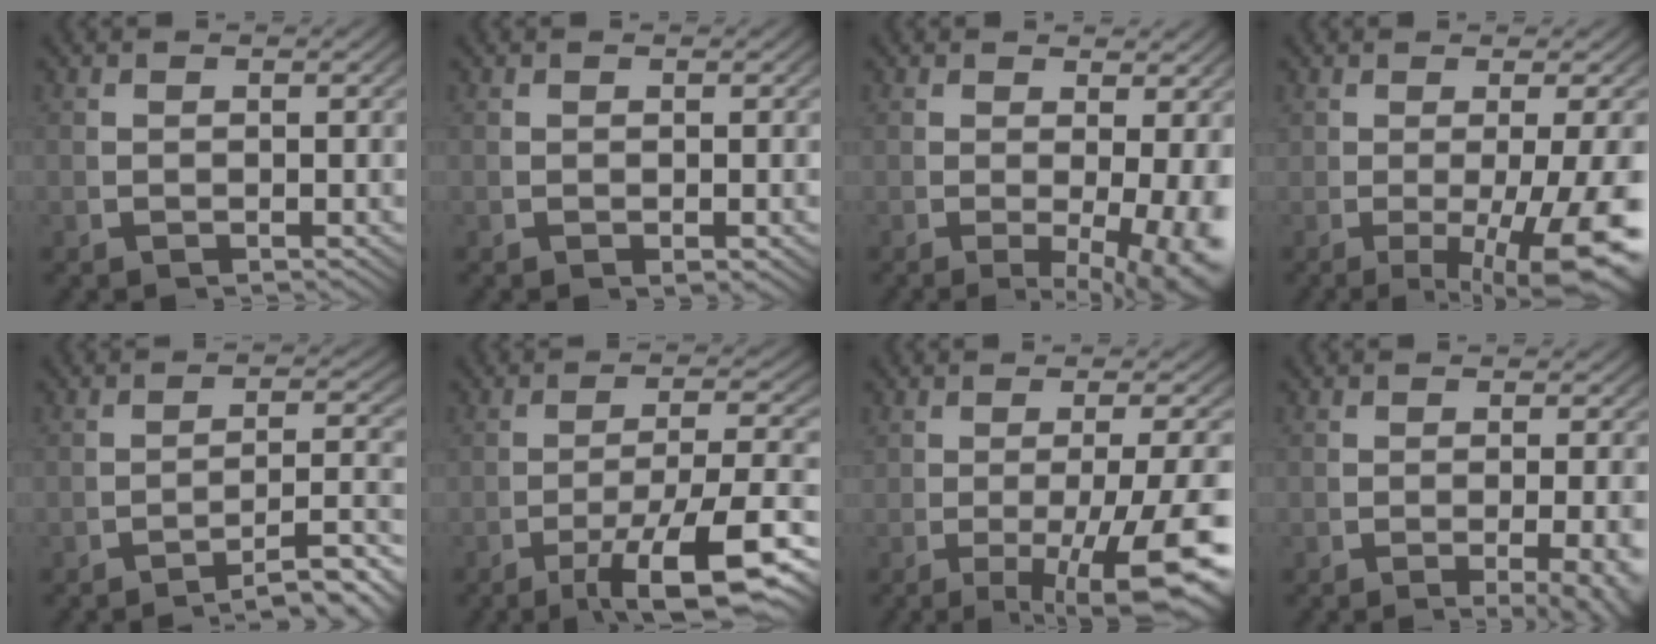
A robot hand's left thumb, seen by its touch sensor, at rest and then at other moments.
{"total": 0.7, "force": [0.1, 0.3, 0.6], "torque": [-0.011, -0.001, 0.003]}
{"total": 5.9, "force": [-1.2, 2.4, 5.2], "torque": [-0.069, -0.028, -0.011]}
{"total": 7.9, "force": [-2.0, 2.9, 7.1], "torque": [-0.115, -0.027, -0.014]}
{"total": 6.0, "force": [-4.1, 1.7, 4.1], "torque": [-0.055, -0.012, -0.057]}
{"total": 9.1, "force": [-3.8, 3.7, 7.3], "torque": [-0.119, -0.029, -0.039]}
{"total": 9.1, "force": [-2.8, 3.8, 7.8], "torque": [-0.128, -0.029, -0.024]}
{"total": 4.6, "force": [-2.0, 1.3, 3.9], "torque": [-0.056, -0.013, -0.024]}